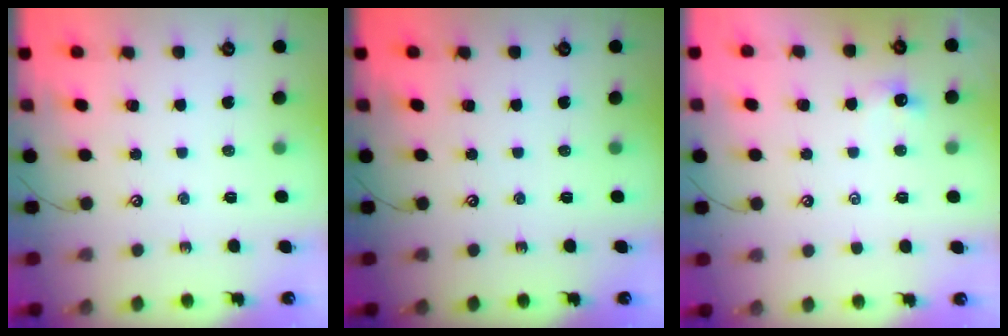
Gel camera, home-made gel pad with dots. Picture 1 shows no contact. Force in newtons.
{"total": 0.0}
{"total": 1.3, "press": 1.1, "slide": 0.6}